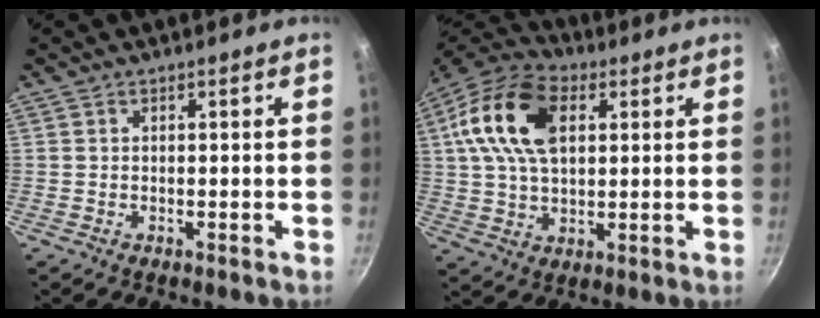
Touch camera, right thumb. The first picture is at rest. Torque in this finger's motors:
{"motor_torque": [2.39, 2.62, 1.08, -0.55, 0.22]}